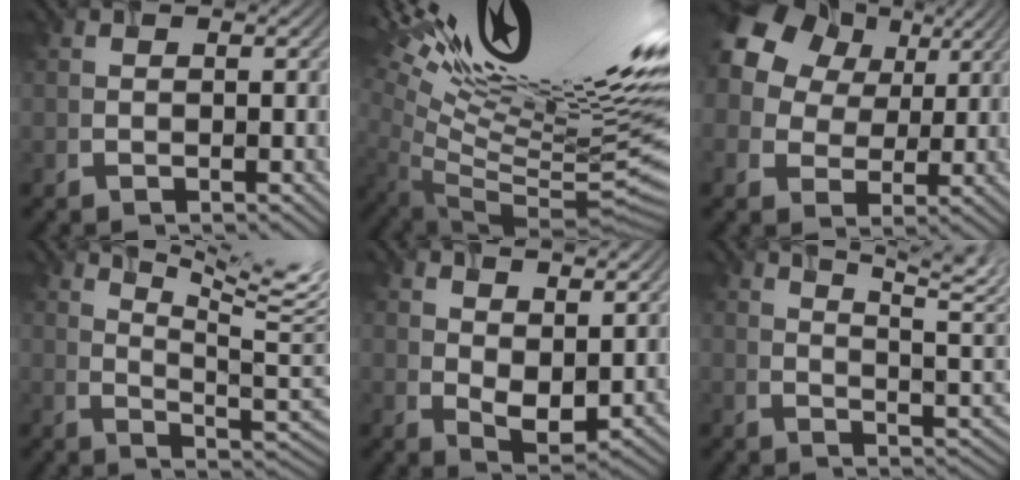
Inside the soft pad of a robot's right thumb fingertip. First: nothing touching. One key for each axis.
{"total": 19.7, "fx": 7.9, "fy": 4.2, "fz": 17.5, "tx": -0.236, "ty": 0.039, "tz": 0.127}
{"total": 17.6, "fx": 7.7, "fy": 12.9, "fz": 9.2, "tx": -0.250, "ty": 0.063, "tz": 0.153}
{"total": 12.3, "fx": 7.0, "fy": 2.8, "fz": 9.7, "tx": -0.151, "ty": 0.009, "tz": 0.100}
{"total": 5.8, "fx": 2.9, "fy": 3.1, "fz": 4.0, "tx": -0.071, "ty": -0.006, "tz": 0.058}
{"total": 13.6, "fx": 8.1, "fy": 4.0, "fz": 10.2, "tx": -0.150, "ty": 0.020, "tz": 0.111}